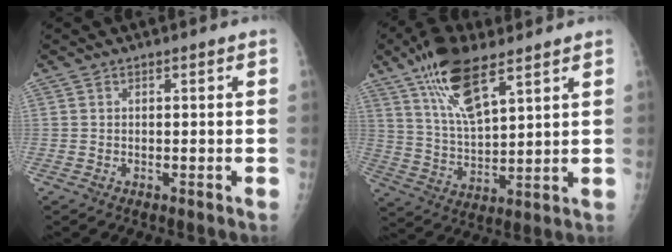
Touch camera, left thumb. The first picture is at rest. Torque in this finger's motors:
{"motor_torque": [1.03, -0.10, 1.46, -0.68, 0.15]}